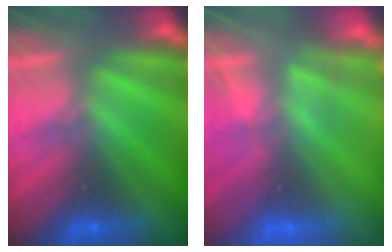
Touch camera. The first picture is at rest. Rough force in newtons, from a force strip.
{"total": 2.8}